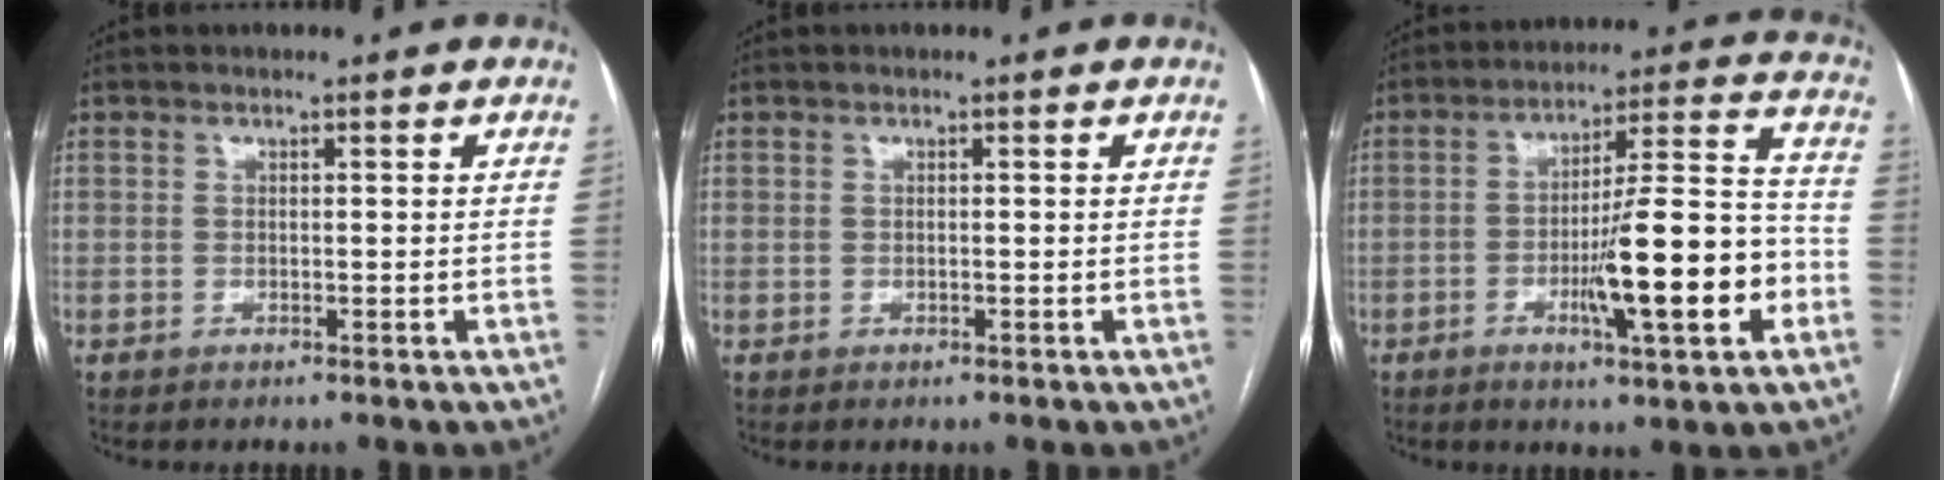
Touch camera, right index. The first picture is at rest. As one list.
[{"total": 0.0}, {"total": 15.6, "force": [-4.8, 1.6, 14.7], "torque": [-0.230, 0.004, -0.071]}]